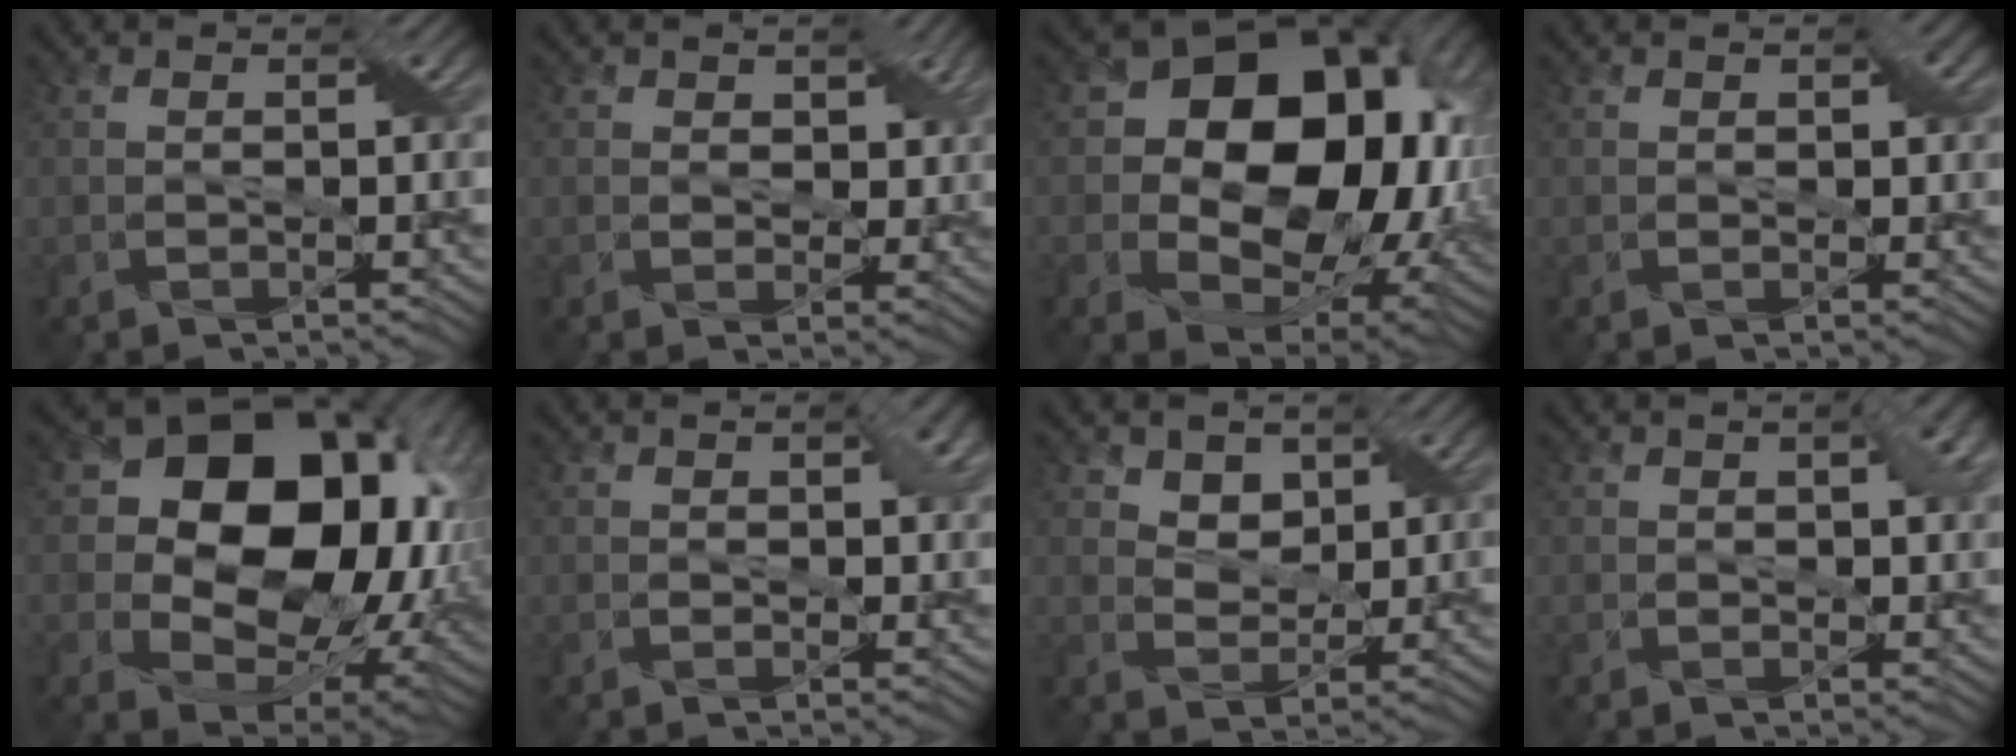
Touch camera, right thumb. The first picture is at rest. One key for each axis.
{"total": 4.1, "fx": 1.3, "fy": 3.3, "fz": 2.2, "tx": -0.034, "ty": 0.008, "tz": 0.007}
{"total": 15.7, "fx": 2.0, "fy": 11.1, "fz": 10.9, "tx": -0.164, "ty": -0.009, "tz": 0.040}
{"total": 1.3, "fx": 0.4, "fy": 1.0, "fz": 0.7, "tx": -0.006, "ty": 0.001, "tz": 0.005}
{"total": 16.7, "fx": 3.1, "fy": 12.4, "fz": 10.8, "tx": -0.183, "ty": -0.012, "tz": 0.071}
{"total": 2.3, "fx": 0.8, "fy": 1.4, "fz": 1.6, "tx": -0.021, "ty": 0.000, "tz": 0.009}
{"total": 3.7, "fx": 2.6, "fy": 2.3, "fz": 1.5, "tx": -0.039, "ty": -0.013, "tz": 0.047}
{"total": 3.7, "fx": 1.3, "fy": 1.9, "fz": 2.9, "tx": -0.041, "ty": 0.006, "tz": 0.017}